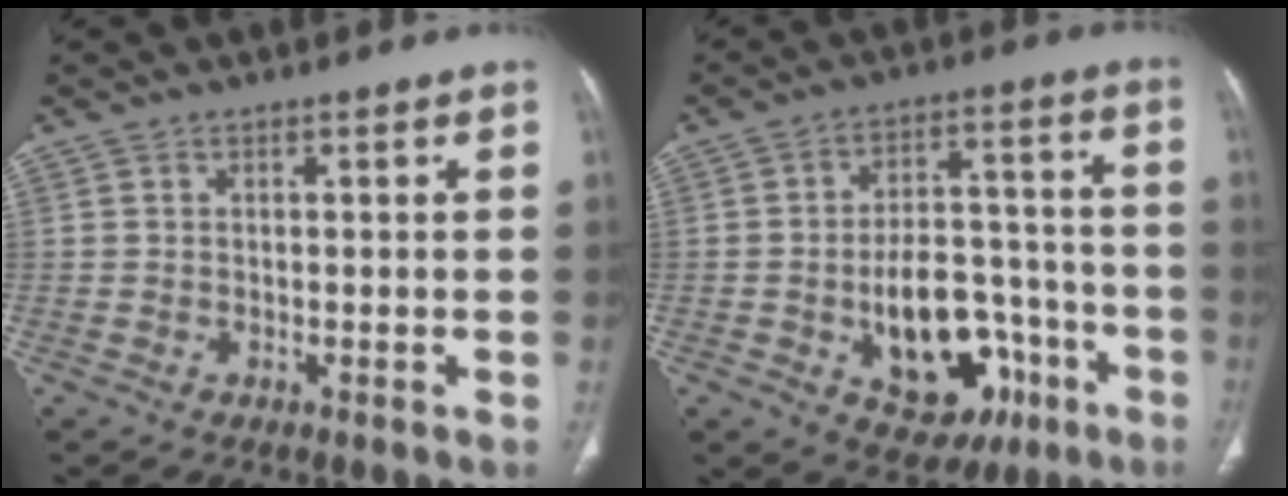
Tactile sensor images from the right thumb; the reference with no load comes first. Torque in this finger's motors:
{"motor_torque": [3.69, 1.31, 1.41, -0.50, 0.43]}